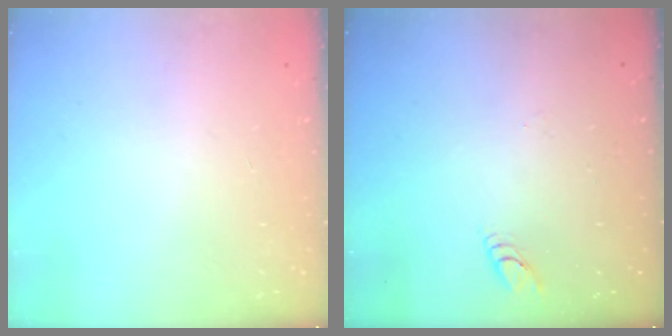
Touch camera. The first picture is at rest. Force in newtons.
{"total": 2.8, "press": 2.8, "slide": 0.2}